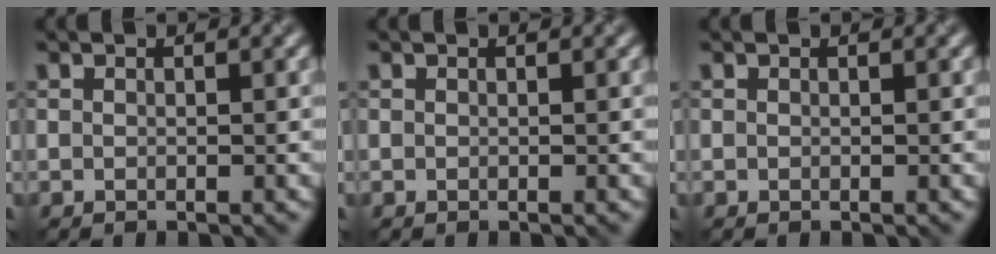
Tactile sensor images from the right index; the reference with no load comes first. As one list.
[{"total": 0.0}, {"total": 0.0}]